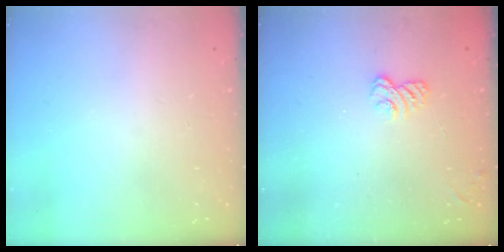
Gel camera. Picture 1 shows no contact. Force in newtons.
{"total": 2.8, "press": 2.5, "slide": 1.4}